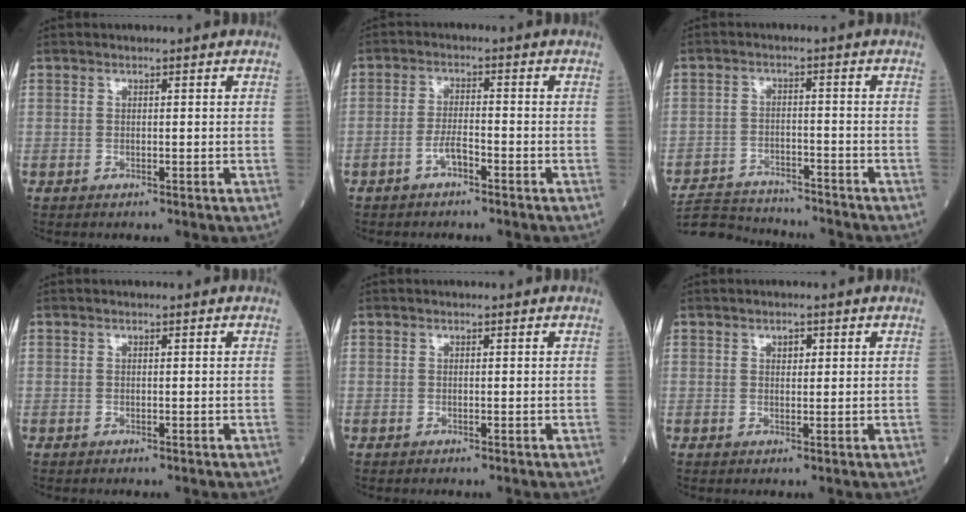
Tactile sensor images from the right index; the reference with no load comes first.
{"total": 2.8, "force": [-1.8, 0.8, 2.0], "torque": [-0.037, 0.005, -0.035]}
{"total": 10.3, "force": [-10.0, 1.7, 1.8], "torque": [-0.037, 0.006, -0.157]}
{"total": 0.0}
{"total": 0.0}
{"total": 1.3, "force": [0.6, 0.8, 0.9], "torque": [-0.010, -0.001, 0.008]}